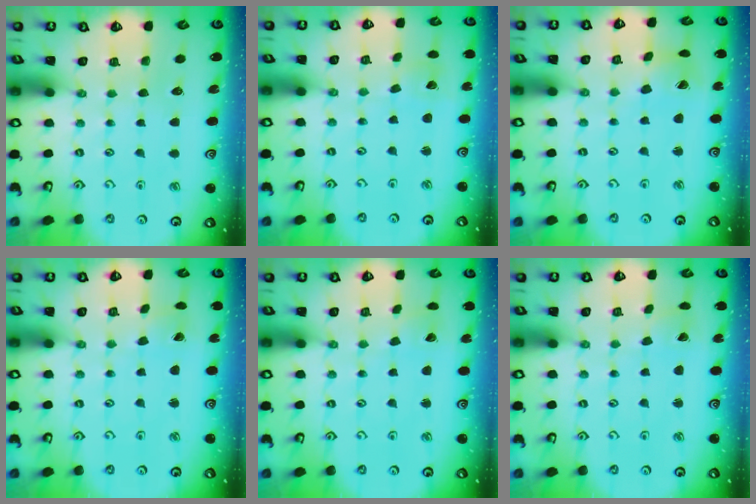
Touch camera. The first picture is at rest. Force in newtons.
{"total": 1.5, "press": 1.5, "slide": 0.2}
{"total": 3.0, "press": 2.9, "slide": 0.5}
{"total": 1.0, "press": 0.9, "slide": 0.4}
{"total": 2.1, "press": 2.1, "slide": 0.2}
{"total": 1.8, "press": 1.7, "slide": 0.1}